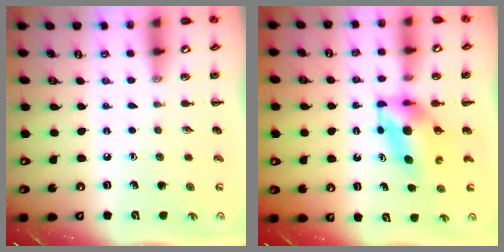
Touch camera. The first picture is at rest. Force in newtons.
{"total": 5.7, "press": 5.6, "slide": 1.1}